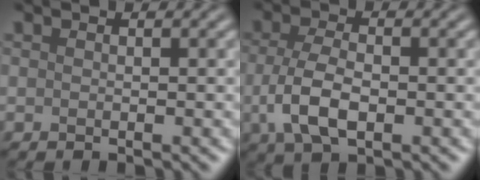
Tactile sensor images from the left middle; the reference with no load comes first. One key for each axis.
{"total": 4.7, "fx": -1.1, "fy": 2.4, "fz": 3.9, "tx": -0.088, "ty": -0.003, "tz": -0.024}